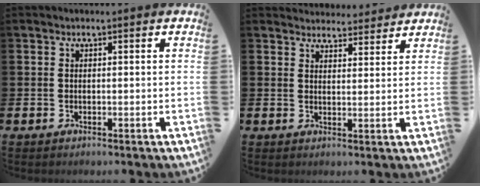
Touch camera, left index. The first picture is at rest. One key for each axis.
{"total": 3.8, "fx": 3.7, "fy": 0.7, "fz": -0.3, "tx": -0.002, "ty": -0.020, "tz": 0.068}